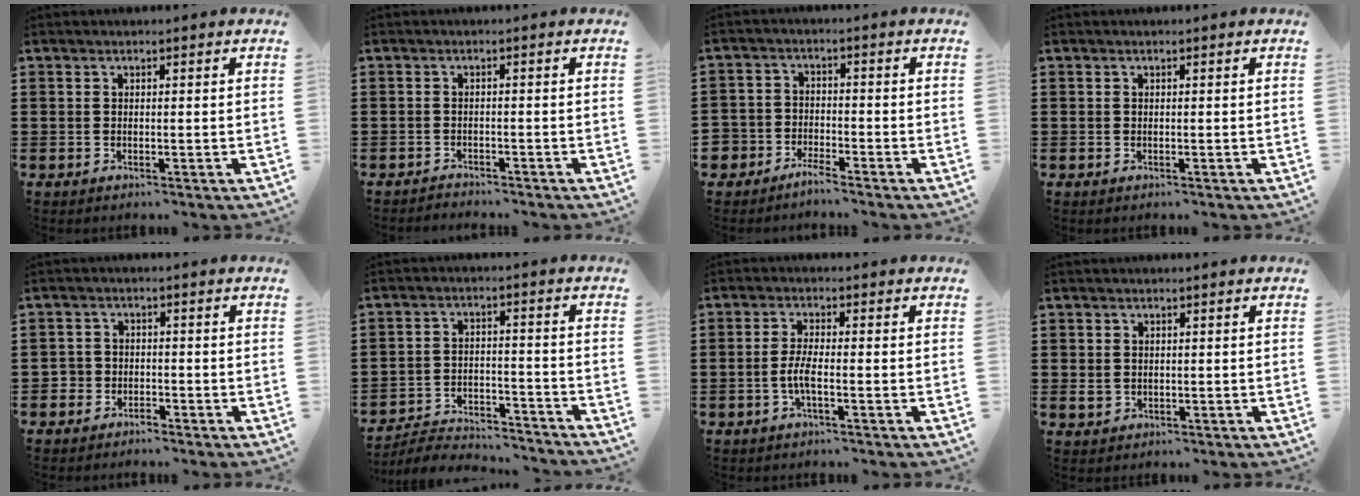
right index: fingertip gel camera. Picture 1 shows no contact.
{"total": 1.2, "force": [-1.2, -0.1, -0.1], "torque": [-0.001, 0.003, -0.027]}
{"total": 3.1, "force": [-3.1, 0.5, -0.1], "torque": [-0.008, -0.002, -0.064]}
{"total": 0.0}
{"total": 2.4, "force": [-2.0, 1.2, -0.2], "torque": [-0.005, 0.000, -0.046]}
{"total": 4.6, "force": [-4.6, 0.5, 0.6], "torque": [-0.020, 0.003, -0.095]}
{"total": 3.4, "force": [-1.1, 0.6, 3.1], "torque": [-0.077, -0.006, -0.028]}
{"total": 1.5, "force": [0.0, 1.4, 0.6], "torque": [-0.015, 0.003, -0.001]}